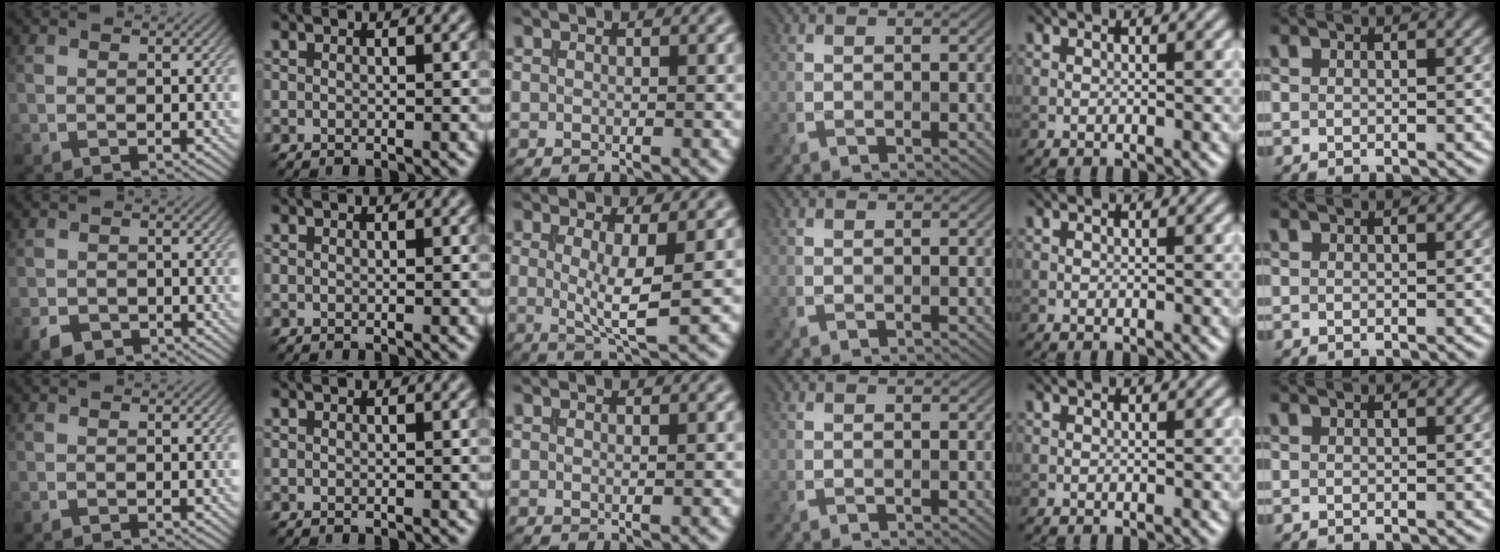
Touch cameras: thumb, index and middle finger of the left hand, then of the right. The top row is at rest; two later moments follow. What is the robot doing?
{"motion": "extract", "object": "file holder"}